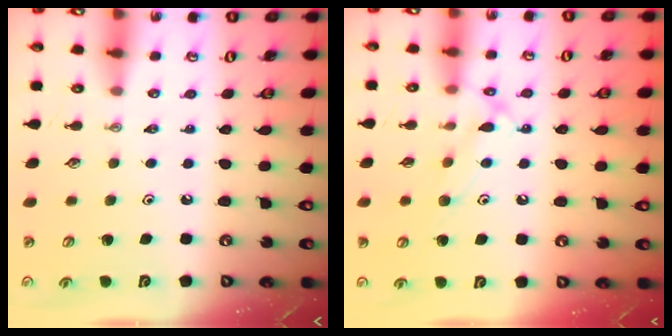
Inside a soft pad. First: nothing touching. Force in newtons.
{"total": 11.5, "press": 11.5, "slide": 0.7}